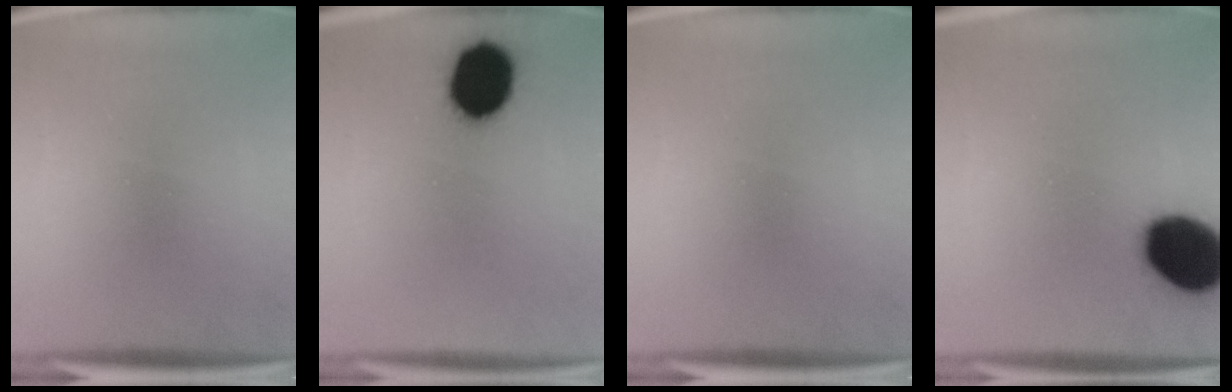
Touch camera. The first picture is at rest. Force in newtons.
{"total": 14.4}
{"total": 0.0}
{"total": 18.3}